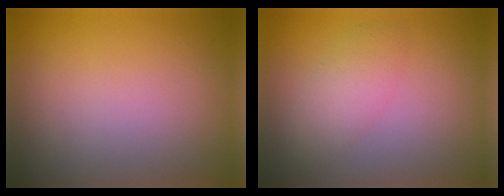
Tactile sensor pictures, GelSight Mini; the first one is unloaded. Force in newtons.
{"total": 2.5, "press": 2.5, "slide": 0.1}